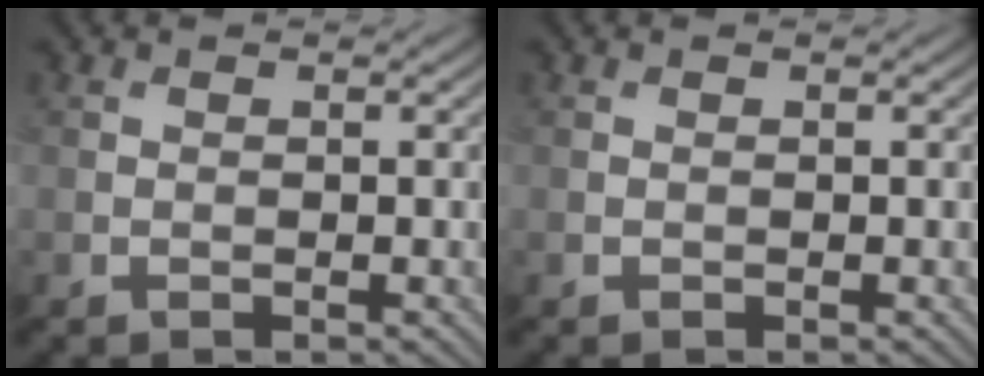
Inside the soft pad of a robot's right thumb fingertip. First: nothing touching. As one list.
[{"total": 0.0}]